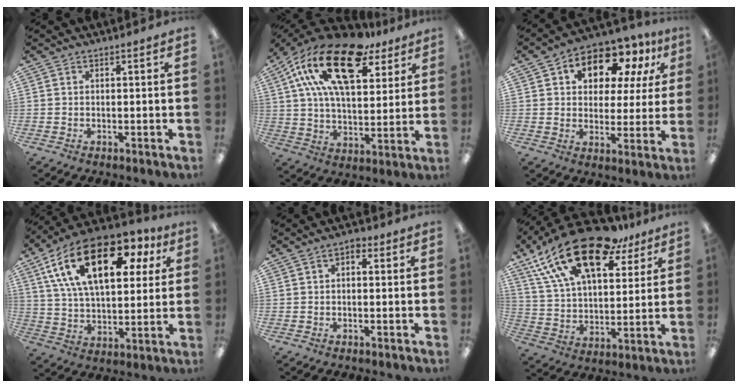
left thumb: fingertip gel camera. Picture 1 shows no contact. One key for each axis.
{"total": 23.1, "fx": 12.6, "fy": 11.2, "fz": 15.8, "tx": -0.281, "ty": -0.044, "tz": 0.218}
{"total": 12.2, "fx": 7.3, "fy": 7.2, "fz": 6.6, "tx": -0.105, "ty": -0.035, "tz": 0.129}
{"total": 23.2, "fx": 10.8, "fy": 11.9, "fz": 16.7, "tx": -0.302, "ty": -0.028, "tz": 0.183}
{"total": 2.4, "fx": 0.4, "fy": 1.4, "fz": 1.9, "tx": -0.020, "ty": 0.001, "tz": 0.002}
{"total": 23.3, "fx": 15.0, "fy": 10.8, "fz": 14.3, "tx": -0.256, "ty": -0.079, "tz": 0.264}